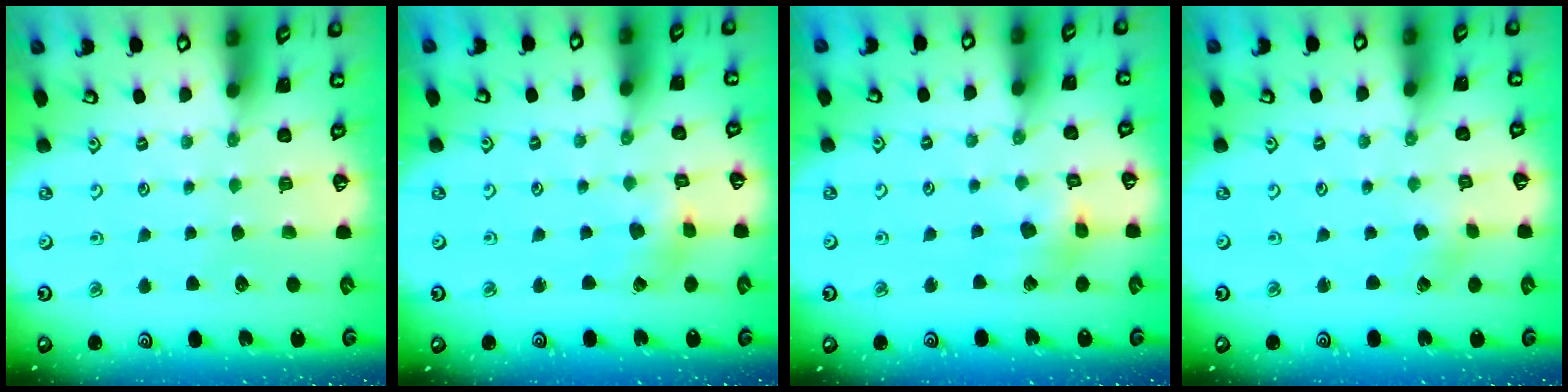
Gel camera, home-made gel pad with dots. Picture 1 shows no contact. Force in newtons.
{"total": 2.3, "press": 2.3, "slide": 0.5}
{"total": 7.8, "press": 7.7, "slide": 1.0}
{"total": 0.6, "press": 0.6, "slide": 0.2}